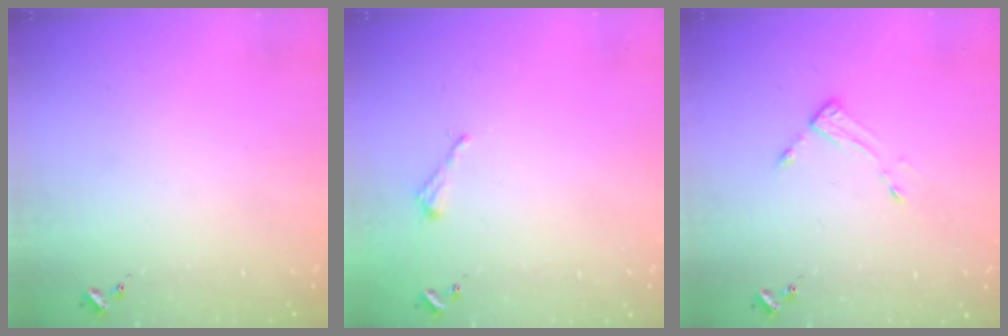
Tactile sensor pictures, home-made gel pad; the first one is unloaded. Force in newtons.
{"total": 2.6, "press": 2.6, "slide": 0.3}
{"total": 3.0, "press": 3.0, "slide": 0.3}